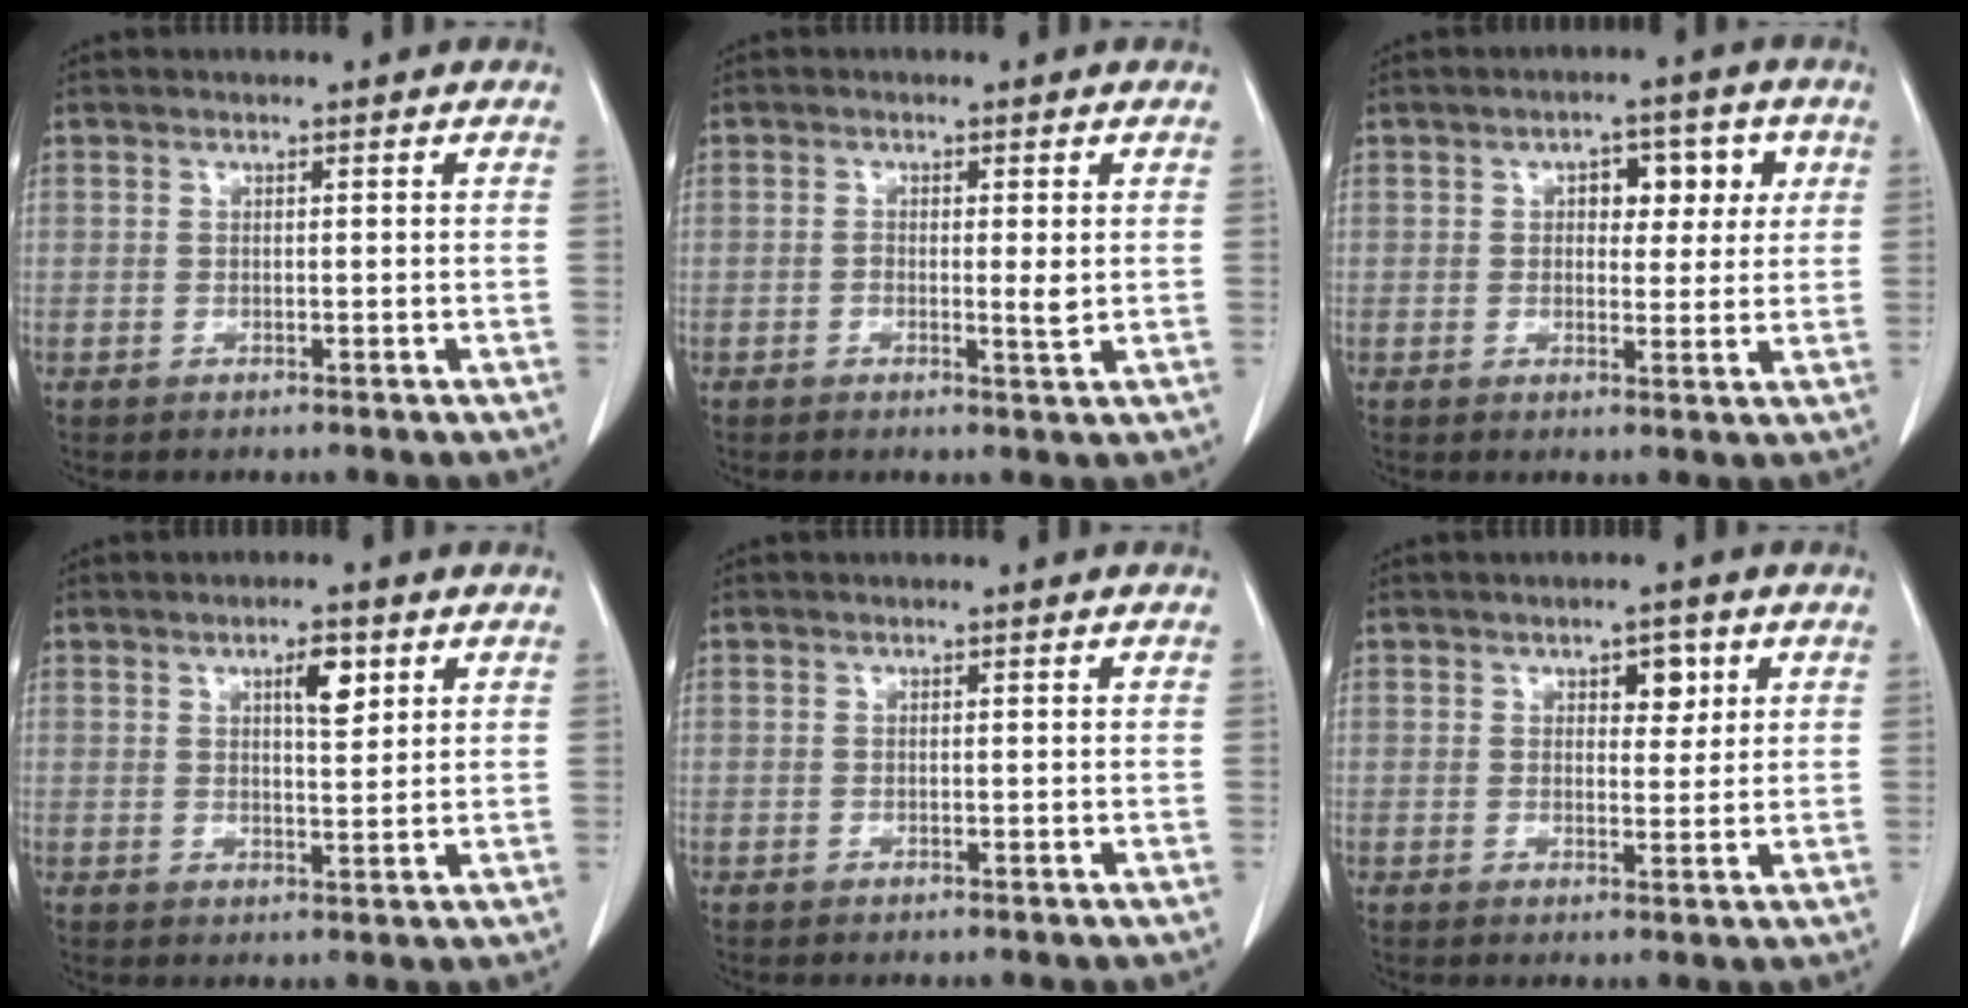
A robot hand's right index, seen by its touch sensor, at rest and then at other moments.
{"total": 2.4, "force": [-0.1, 0.5, 2.3], "torque": [-0.037, -0.003, -0.002]}
{"total": 5.8, "force": [1.8, 3.3, 4.5], "torque": [-0.051, 0.016, 0.024]}
{"total": 4.2, "force": [2.0, 1.1, 3.5], "torque": [-0.058, -0.001, 0.034]}
{"total": 0.0}
{"total": 3.3, "force": [1.5, 1.7, 2.3], "torque": [-0.028, 0.002, 0.022]}